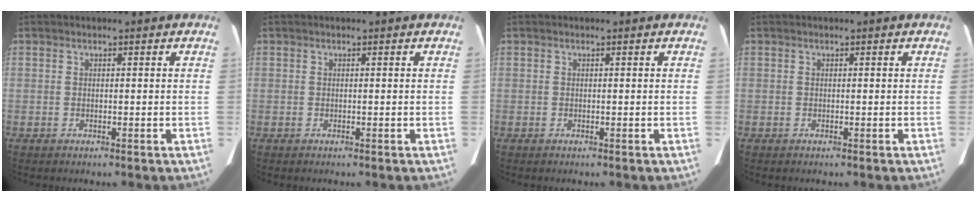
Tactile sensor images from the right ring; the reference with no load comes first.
{"total": 0.0}
{"total": 0.0}
{"total": 0.0}